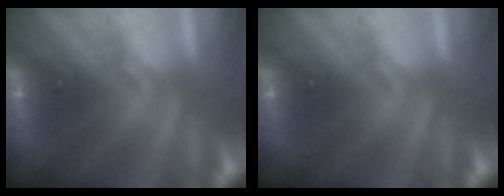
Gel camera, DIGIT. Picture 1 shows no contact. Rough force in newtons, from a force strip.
{"total": 0.0}